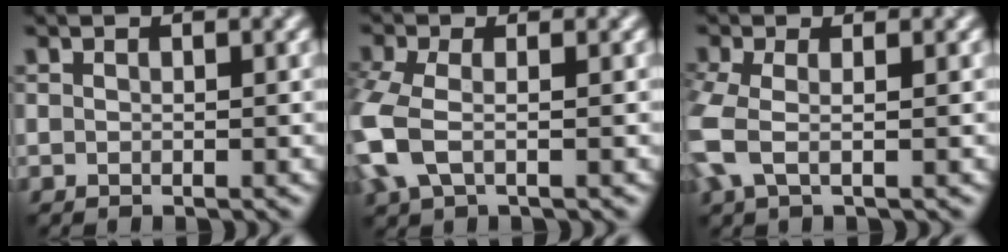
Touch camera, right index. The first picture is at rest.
{"total": 5.6, "force": [-1.3, 3.1, 4.5], "torque": [-0.133, -0.003, -0.033]}
{"total": 4.2, "force": [-1.1, 2.0, 3.6], "torque": [-0.109, -0.004, -0.026]}